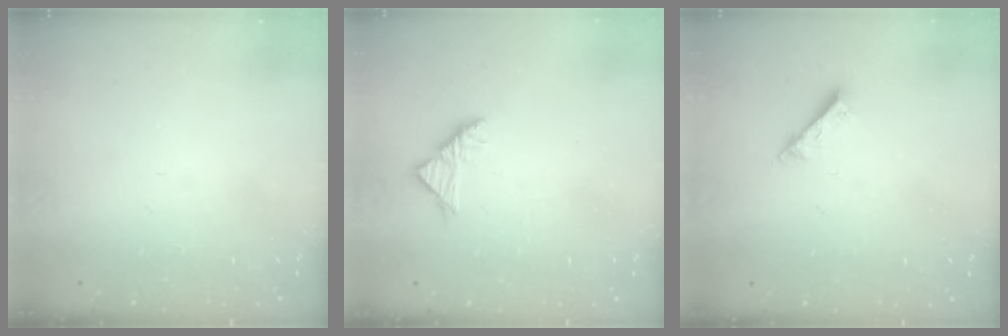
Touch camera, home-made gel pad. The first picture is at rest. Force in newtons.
{"total": 3.5, "press": 3.4, "slide": 0.9}
{"total": 2.5, "press": 2.5, "slide": 0.1}